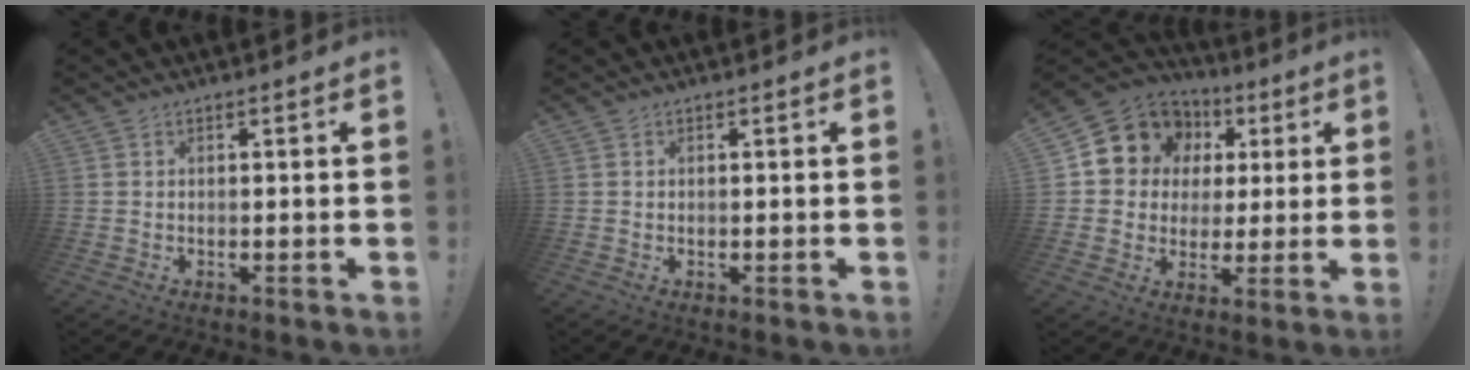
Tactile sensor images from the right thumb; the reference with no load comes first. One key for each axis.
{"total": 0.0}
{"total": 12.4, "fx": 5.7, "fy": 10.5, "fz": 3.5, "tx": -0.051, "ty": -0.034, "tz": 0.120}